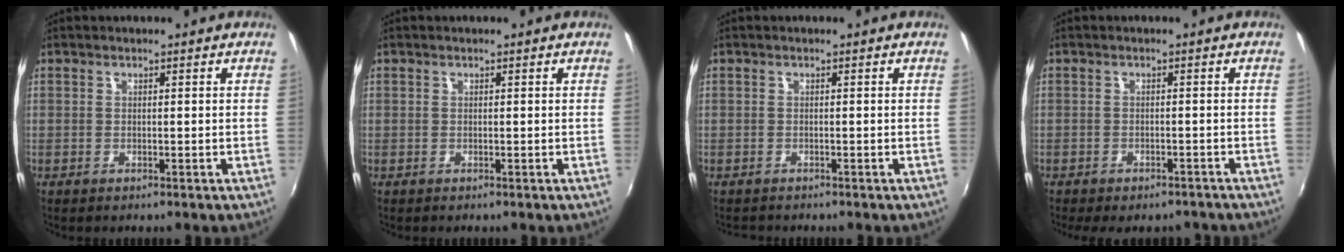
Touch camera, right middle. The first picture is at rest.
{"total": 0.0}
{"total": 1.2, "force": [-1.2, 0.2, 0.1], "torque": [-0.007, -0.004, -0.018]}
{"total": 8.0, "force": [-6.6, 2.8, 3.5], "torque": [-0.076, -0.021, -0.086]}